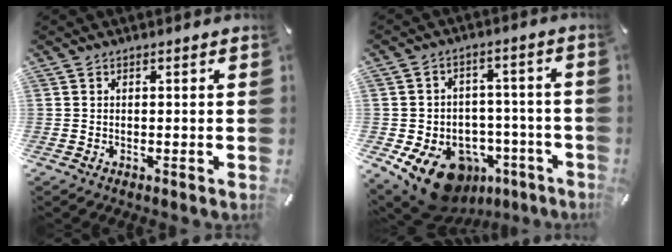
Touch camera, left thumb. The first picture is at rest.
{"total": 15.5, "force": [-8.8, 10.0, 8.0], "torque": [-0.123, 0.057, -0.135]}